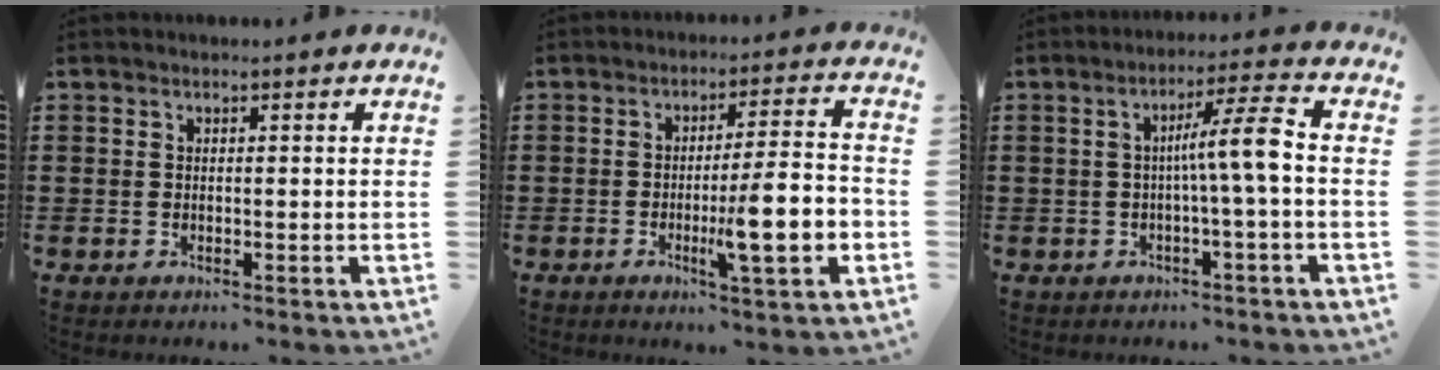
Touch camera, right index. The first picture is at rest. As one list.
[{"total": 10.3, "force": [-2.8, 1.3, 9.9], "torque": [-0.150, -0.011, -0.050]}, {"total": 6.7, "force": [-0.5, -0.3, 6.7], "torque": [-0.124, 0.001, -0.018]}]